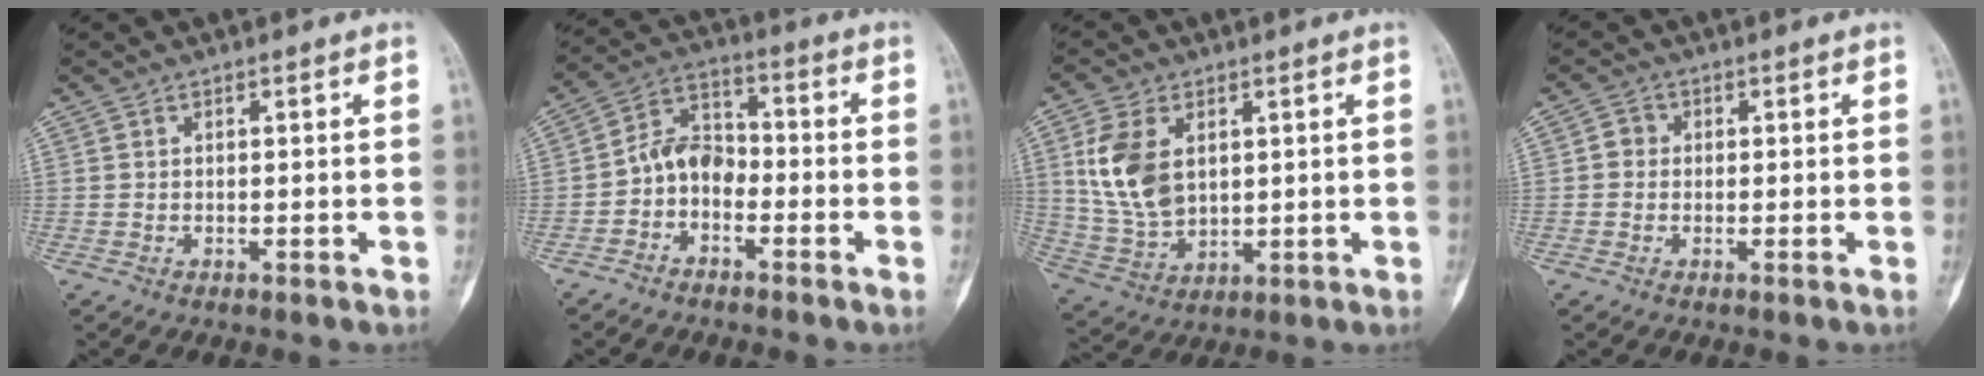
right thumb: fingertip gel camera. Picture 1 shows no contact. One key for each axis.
{"total": 7.2, "fx": -2.5, "fy": 5.2, "fz": 4.3, "tx": -0.063, "ty": 0.040, "tz": -0.062}
{"total": 11.6, "fx": 3.0, "fy": 7.4, "fz": 8.4, "tx": -0.162, "ty": -0.010, "tz": 0.071}
{"total": 1.9, "fx": 0.0, "fy": 1.8, "fz": 0.6, "tx": 0.003, "ty": 0.007, "tz": -0.007}